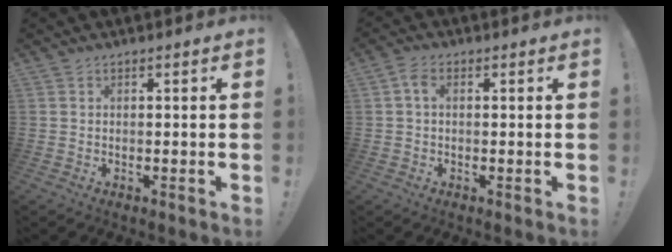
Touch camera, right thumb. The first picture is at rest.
{"total": 3.1, "force": [0.5, 2.0, 2.4], "torque": [-0.053, 0.013, 0.010]}